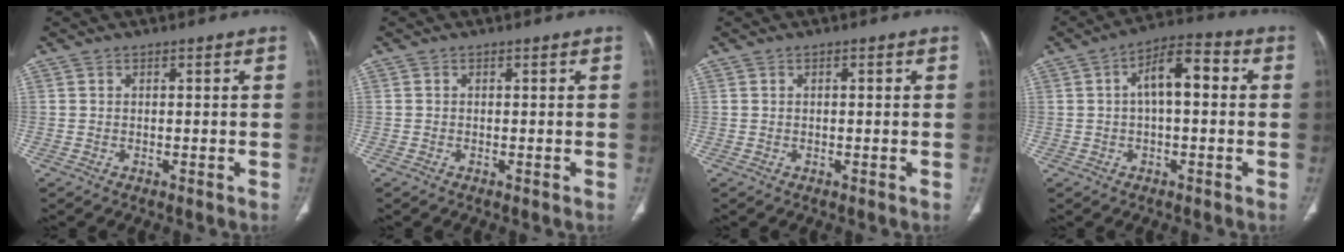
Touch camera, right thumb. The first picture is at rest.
{"total": 0.0}
{"total": 0.5, "force": [0.1, 0.2, 0.5], "torque": [-0.010, 0.005, 0.005]}
{"total": 9.0, "force": [1.2, 4.0, 8.0], "torque": [-0.122, 0.033, 0.009]}